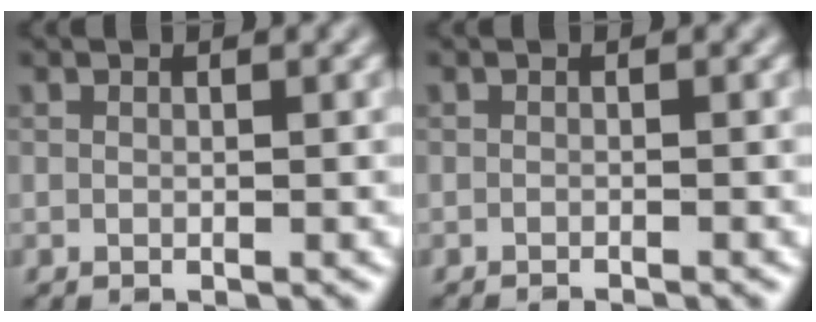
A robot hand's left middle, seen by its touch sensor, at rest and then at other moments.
{"total": 1.3, "force": [-1.2, 0.2, 0.5], "torque": [0.007, -0.003, -0.018]}